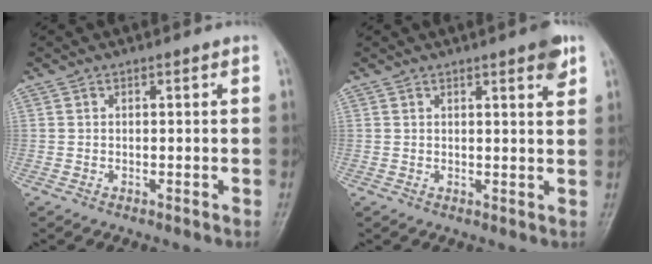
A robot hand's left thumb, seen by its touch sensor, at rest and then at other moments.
{"total": 3.9, "force": [2.4, 0.7, 2.9], "torque": [-0.032, -0.011, 0.028]}